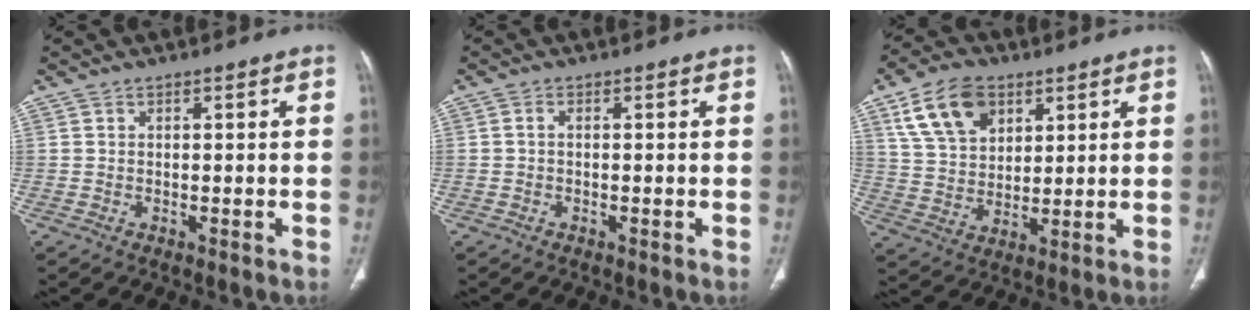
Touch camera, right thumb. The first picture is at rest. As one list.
[{"total": 0.7, "force": [-0.1, 0.4, 0.6], "torque": [-0.013, 0.001, -0.004]}, {"total": 13.1, "force": [6.4, 8.5, 7.6], "torque": [-0.119, -0.015, 0.125]}]